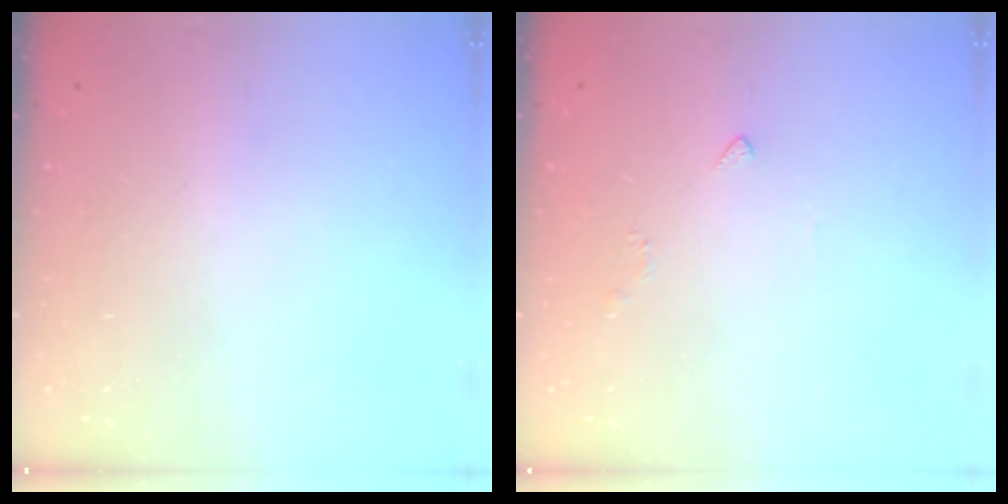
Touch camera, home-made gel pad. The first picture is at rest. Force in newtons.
{"total": 2.0, "press": 1.9, "slide": 0.5}